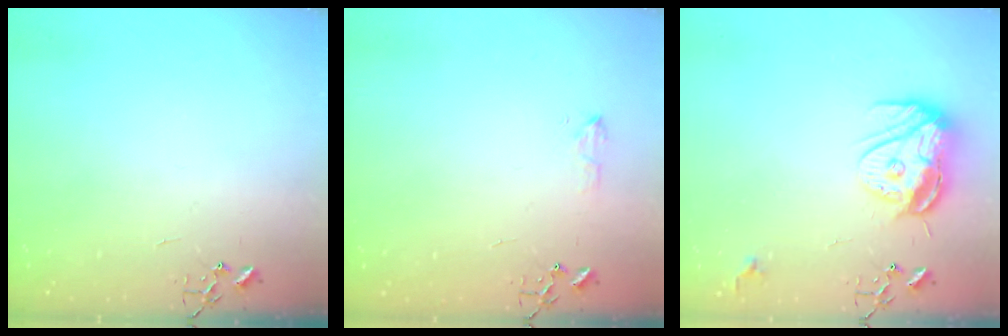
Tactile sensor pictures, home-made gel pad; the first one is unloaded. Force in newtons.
{"total": 6.0, "press": 6.0, "slide": 0.6}
{"total": 12.4, "press": 12.4, "slide": 1.4}